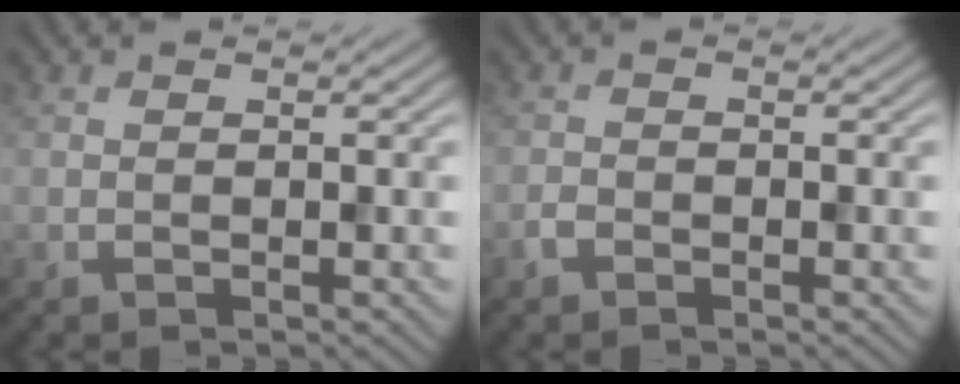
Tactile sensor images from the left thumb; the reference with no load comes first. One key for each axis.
{"total": 1.2, "fx": -0.9, "fy": 0.6, "fz": 0.5, "tx": -0.011, "ty": 0.001, "tz": -0.022}